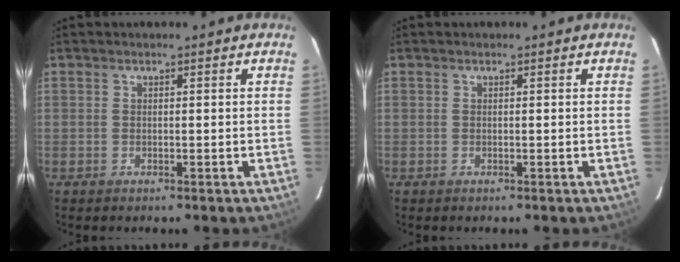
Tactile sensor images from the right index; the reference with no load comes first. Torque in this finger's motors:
{"motor_torque": [-0.05, -0.01, 0.02, 0.00]}